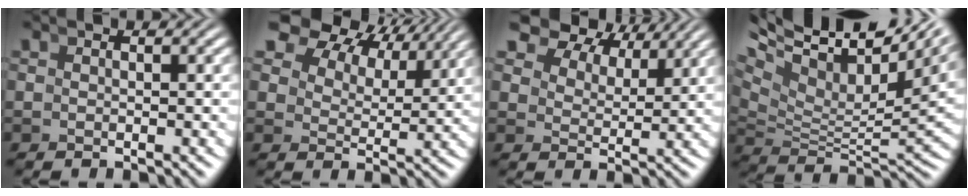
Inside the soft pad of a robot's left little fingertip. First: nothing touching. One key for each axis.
{"total": 8.3, "fx": 5.7, "fy": 4.4, "fz": 4.2, "tx": -0.082, "ty": 0.017, "tz": 0.083}
{"total": 7.1, "fx": 5.6, "fy": 3.2, "fz": 3.0, "tx": -0.051, "ty": 0.021, "tz": 0.083}
{"total": 13.4, "fx": 6.5, "fy": 7.2, "fz": 9.3, "tx": -0.147, "ty": 0.017, "tz": 0.088}